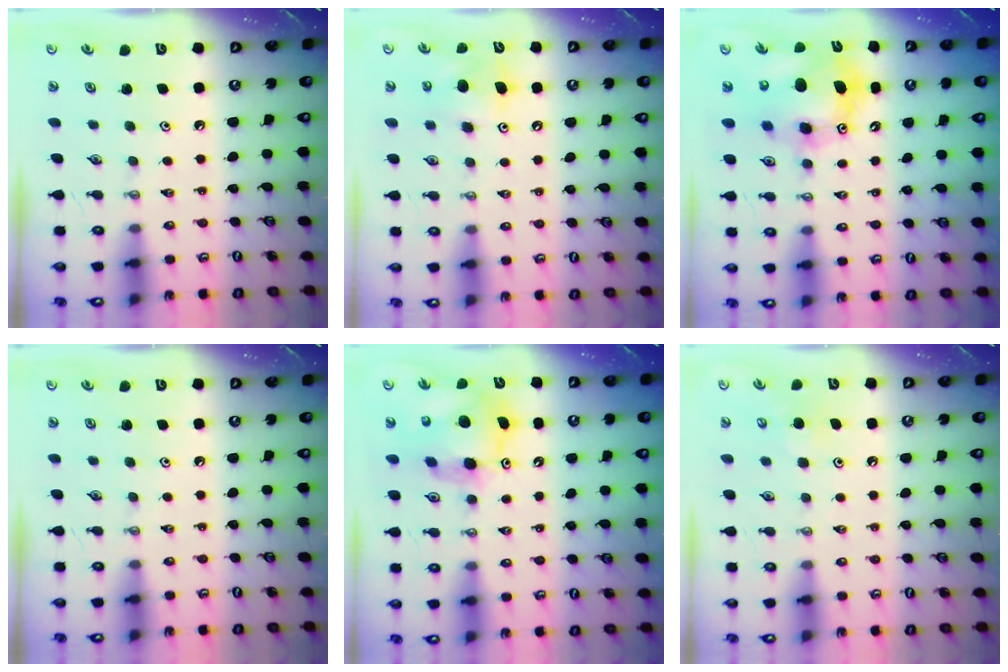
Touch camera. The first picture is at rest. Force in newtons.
{"total": 8.8, "press": 8.7, "slide": 1.3}
{"total": 11.6, "press": 11.3, "slide": 2.7}
{"total": 0.0}
{"total": 11.6, "press": 11.5, "slide": 1.1}
{"total": 5.5, "press": 5.4, "slide": 0.6}